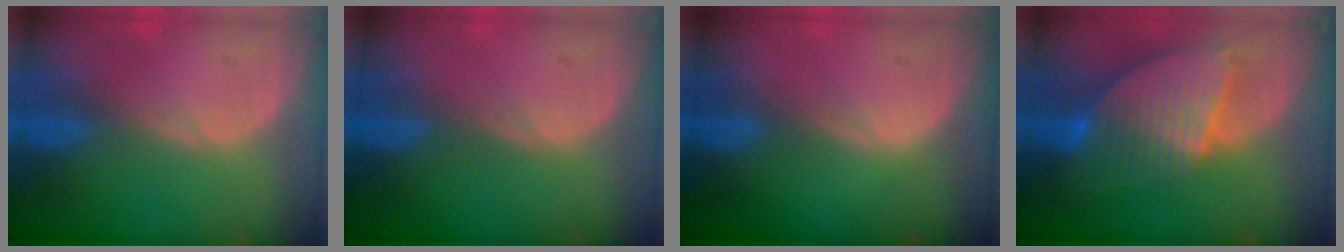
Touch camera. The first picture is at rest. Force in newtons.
{"total": 0.0}
{"total": 0.0}
{"total": 9.1, "press": 7.8, "slide": 4.7}